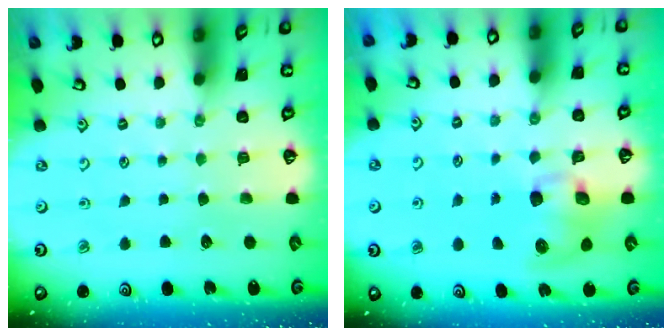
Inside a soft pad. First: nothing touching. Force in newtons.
{"total": 8.8, "press": 8.7, "slide": 1.2}